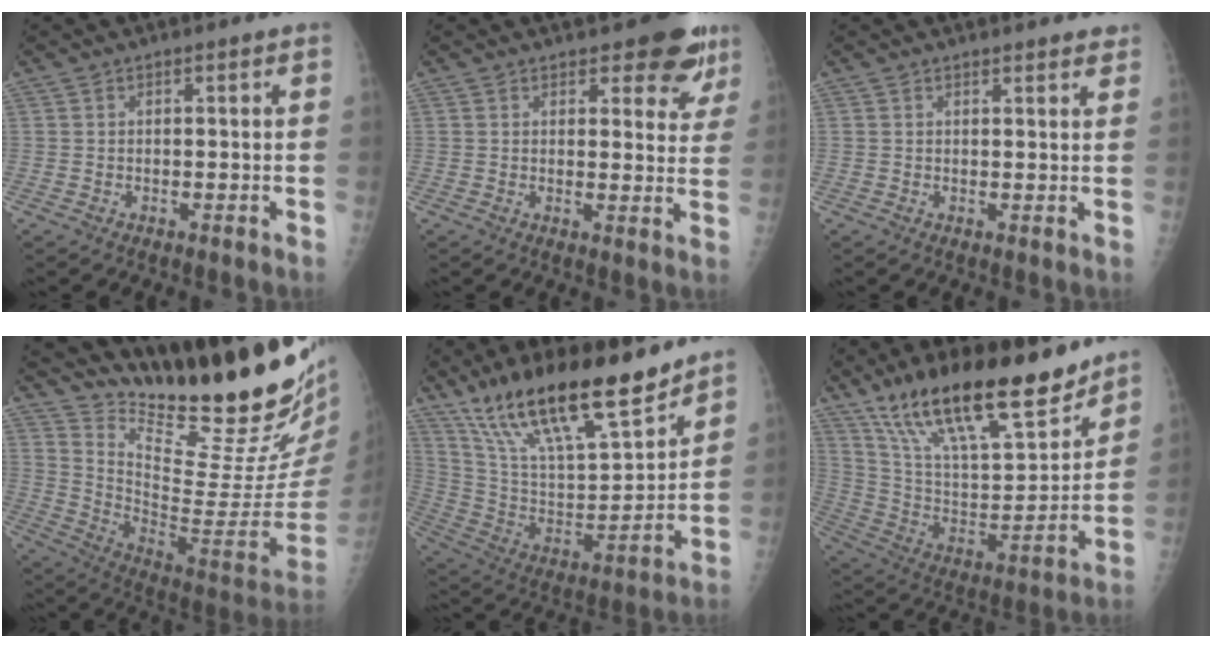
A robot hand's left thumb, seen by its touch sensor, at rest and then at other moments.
{"total": 9.1, "force": [6.6, 3.8, 5.0], "torque": [-0.021, -0.036, 0.073]}
{"total": 3.1, "force": [2.9, 0.8, 0.8], "torque": [0.004, -0.011, 0.027]}
{"total": 28.4, "force": [24.1, 4.5, 14.3], "torque": [-0.193, -0.189, 0.353]}
{"total": 24.4, "force": [17.9, 6.5, 15.3], "torque": [-0.242, -0.070, 0.322]}
{"total": 26.4, "force": [18.8, 8.1, 16.7], "torque": [-0.253, -0.067, 0.327]}